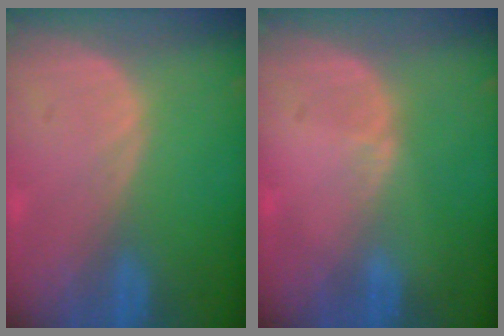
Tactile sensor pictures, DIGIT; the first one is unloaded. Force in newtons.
{"total": 0.6, "press": 0.6, "slide": 0.2}